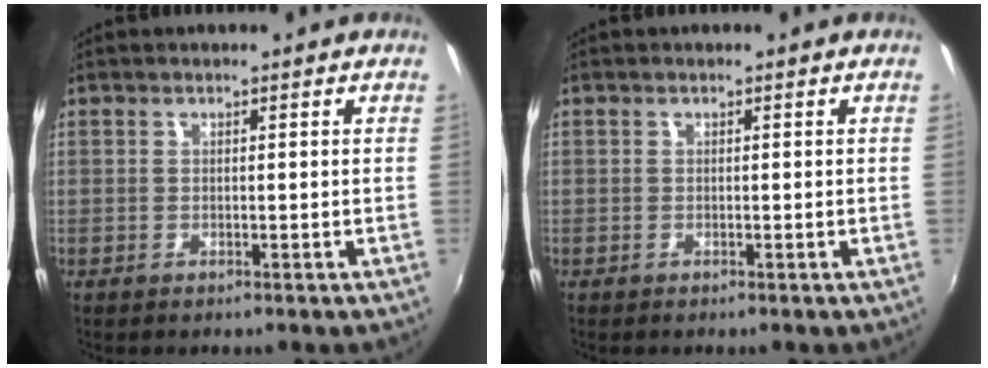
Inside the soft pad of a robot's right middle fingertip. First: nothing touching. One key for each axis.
{"total": 0.0}